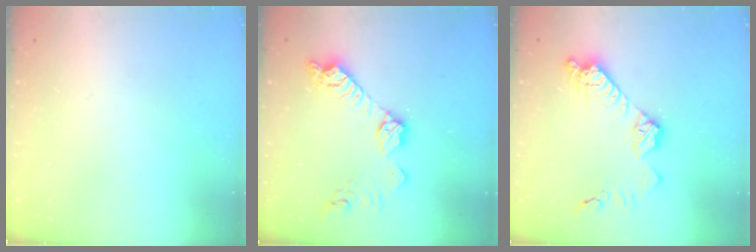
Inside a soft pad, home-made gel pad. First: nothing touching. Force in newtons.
{"total": 13.1, "press": 13.1, "slide": 0.8}
{"total": 12.9, "press": 12.9, "slide": 0.7}